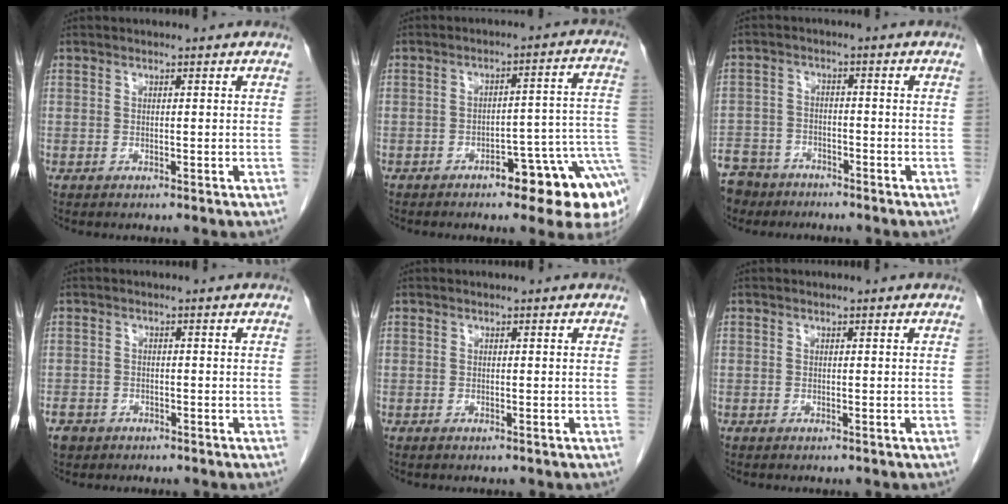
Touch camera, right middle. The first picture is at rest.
{"total": 11.2, "force": [-5.6, 2.8, 9.3], "torque": [-0.070, 0.026, -0.070]}
{"total": 10.5, "force": [-8.1, 6.3, 2.1], "torque": [-0.070, -0.001, -0.136]}
{"total": 4.0, "force": [-2.8, 2.8, 0.8], "torque": [-0.018, 0.003, -0.045]}
{"total": 0.0}
{"total": 0.0}